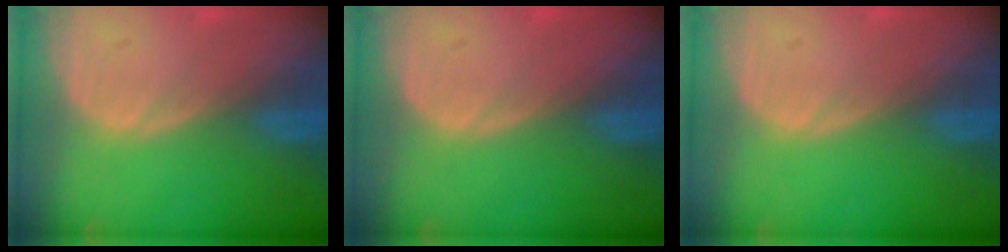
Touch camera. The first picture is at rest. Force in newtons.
{"total": 0.0}
{"total": 0.0}